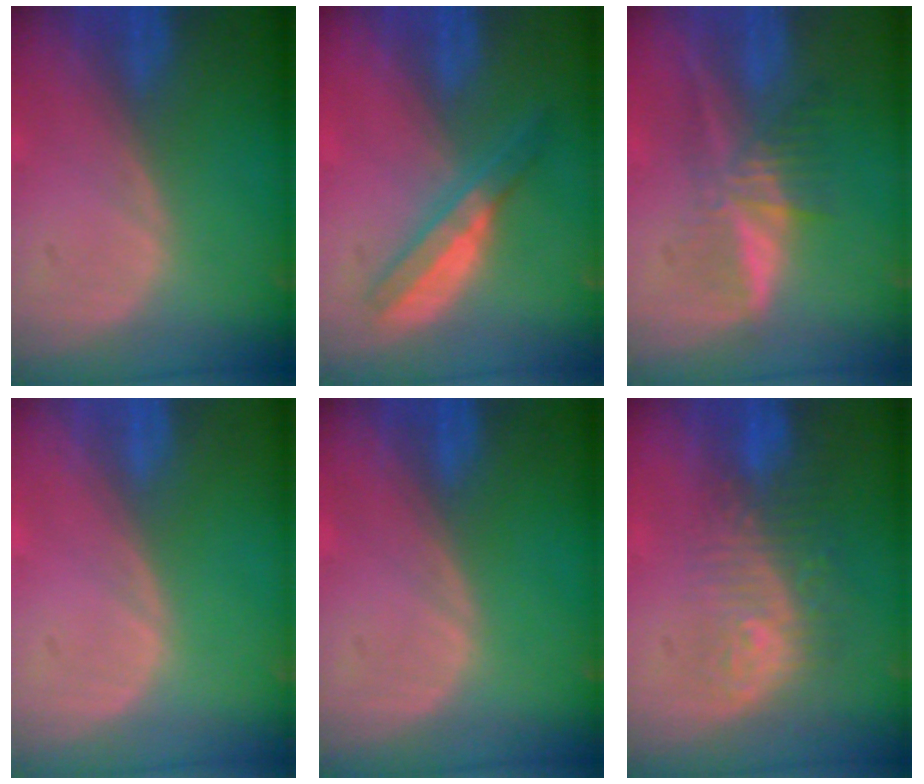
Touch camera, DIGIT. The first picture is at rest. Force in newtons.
{"total": 4.9, "press": 4.8, "slide": 0.7}
{"total": 5.9, "press": 5.5, "slide": 1.9}
{"total": 0.0}
{"total": 0.0}
{"total": 9.7, "press": 8.0, "slide": 5.4}